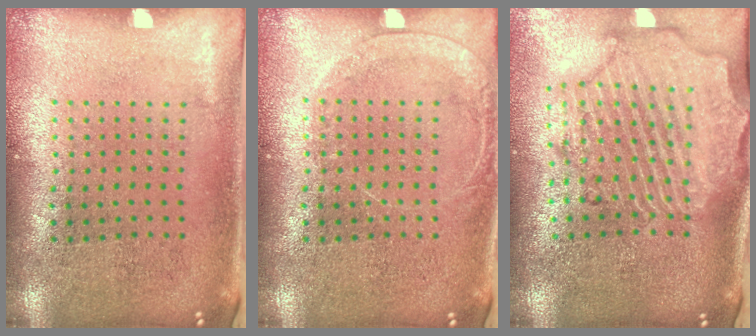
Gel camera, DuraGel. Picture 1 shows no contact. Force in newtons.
{"total": 1.3, "press": 1.3, "slide": 0.2}
{"total": 2.9, "press": 2.6, "slide": 1.3}